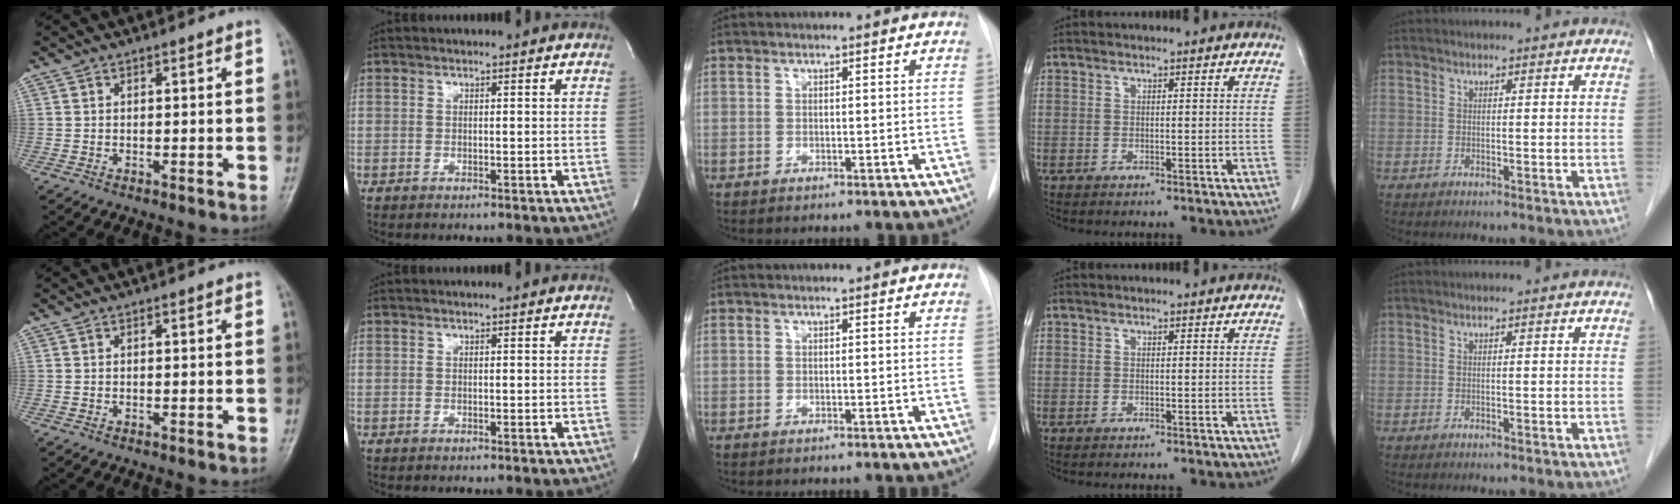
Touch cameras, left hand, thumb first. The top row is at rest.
{}